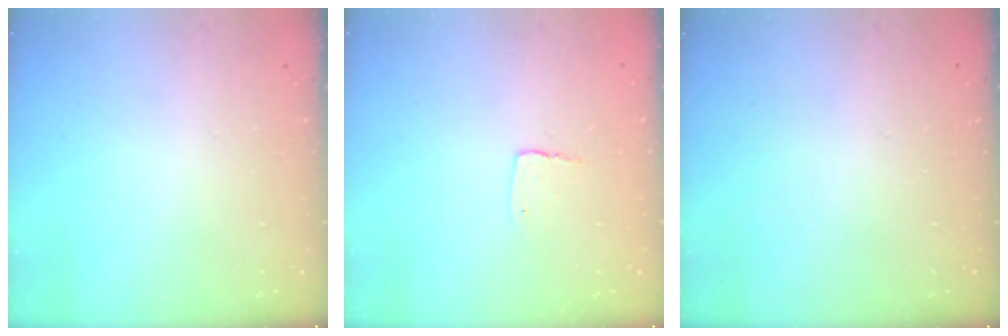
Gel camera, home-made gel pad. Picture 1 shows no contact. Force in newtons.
{"total": 3.6, "press": 3.6, "slide": 0.3}
{"total": 0.0}